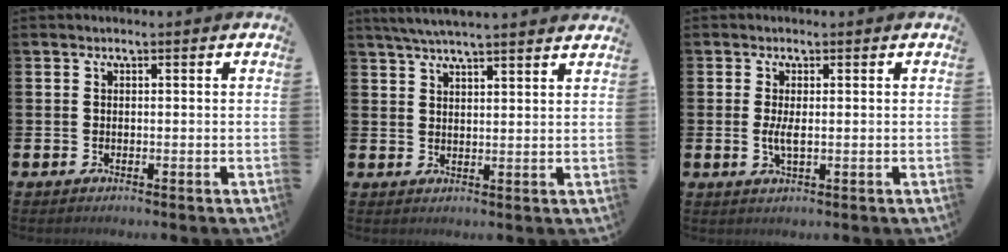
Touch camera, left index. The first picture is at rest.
{"total": 4.8, "force": [4.6, -0.3, 1.5], "torque": [-0.045, -0.013, 0.084]}
{"total": 2.6, "force": [0.0, 0.8, 2.4], "torque": [-0.046, -0.001, -0.002]}